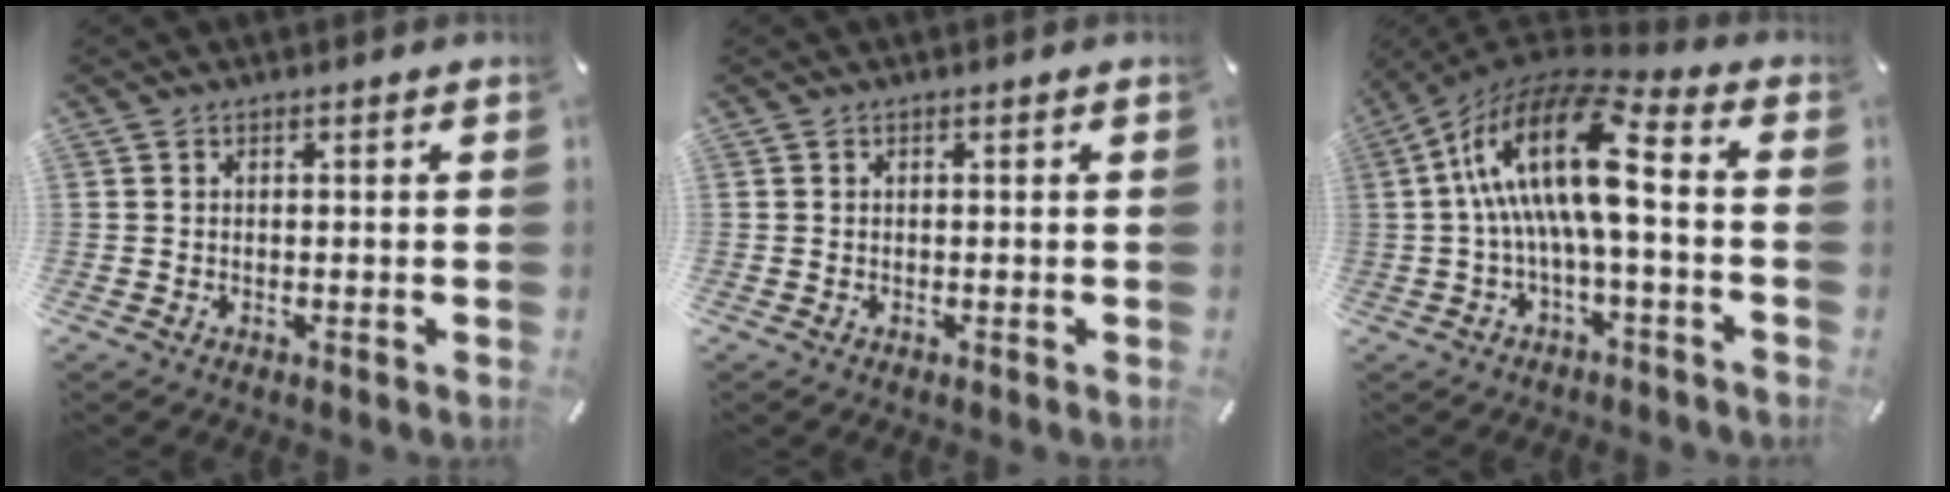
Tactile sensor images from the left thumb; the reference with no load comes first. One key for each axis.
{"total": 0.0}
{"total": 19.7, "fx": 1.1, "fy": 7.3, "fz": 18.3, "tx": -0.355, "ty": 0.005, "tz": 0.016}